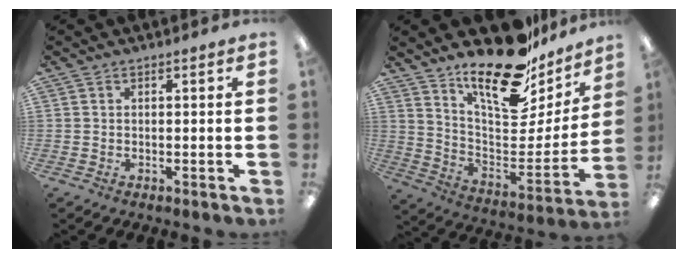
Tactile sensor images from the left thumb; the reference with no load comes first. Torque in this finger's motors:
{"motor_torque": [0.29, 0.26, 1.43, -1.34, 0.14]}